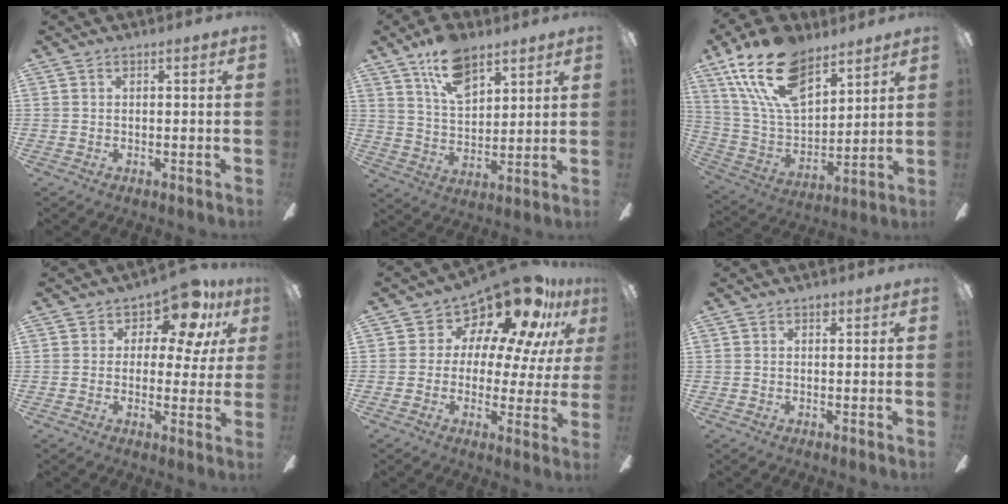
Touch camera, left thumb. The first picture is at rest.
{"total": 12.7, "force": [8.6, 6.3, 6.9], "torque": [-0.116, -0.034, 0.156]}
{"total": 21.3, "force": [13.4, 10.9, 12.5], "torque": [-0.252, -0.059, 0.244]}
{"total": 9.0, "force": [5.4, 4.9, 5.2], "torque": [-0.078, -0.035, 0.095]}
{"total": 16.4, "force": [12.6, 7.1, 7.8], "torque": [-0.119, -0.103, 0.214]}
{"total": 1.0, "force": [0.6, 0.7, 0.4], "torque": [-0.001, 0.000, 0.009]}